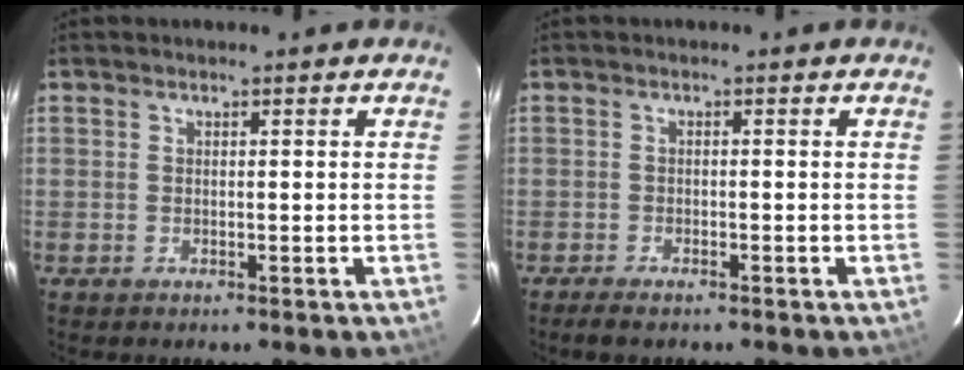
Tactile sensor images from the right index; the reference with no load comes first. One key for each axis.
{"total": 2.8, "fx": -2.4, "fy": 0.6, "fz": 1.4, "tx": -0.037, "ty": -0.009, "tz": -0.042}